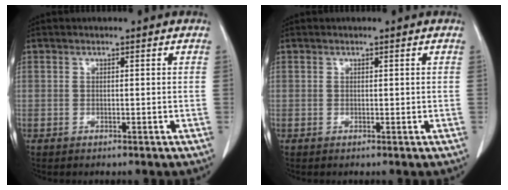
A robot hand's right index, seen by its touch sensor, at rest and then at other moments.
{"total": 0.0}